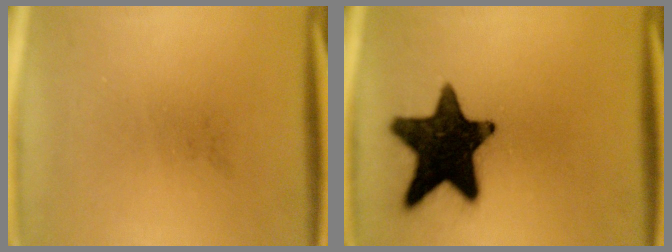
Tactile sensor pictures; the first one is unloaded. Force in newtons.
{"total": 17.7}